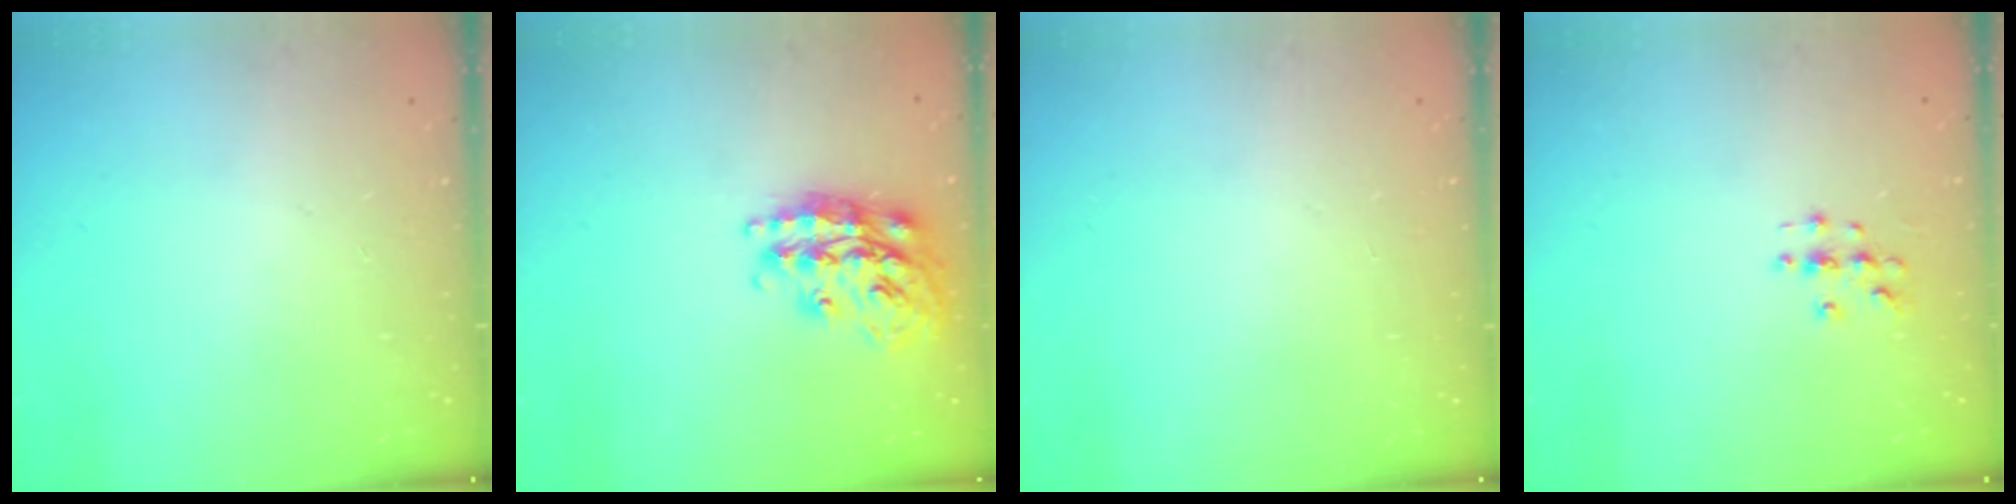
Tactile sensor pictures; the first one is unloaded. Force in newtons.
{"total": 19.4, "press": 19.4, "slide": 1.4}
{"total": 0.0}
{"total": 3.4, "press": 3.4, "slide": 0.2}